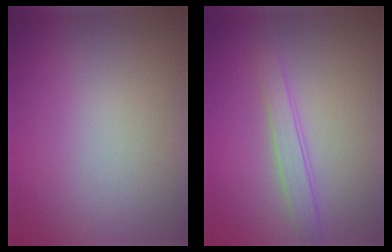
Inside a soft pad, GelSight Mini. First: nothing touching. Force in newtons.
{"total": 1.9, "press": 1.9, "slide": 0.1}